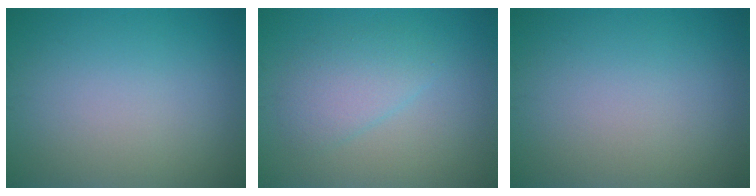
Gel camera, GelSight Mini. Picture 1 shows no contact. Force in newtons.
{"total": 2.9, "press": 2.9, "slide": 0.2}
{"total": 0.0}